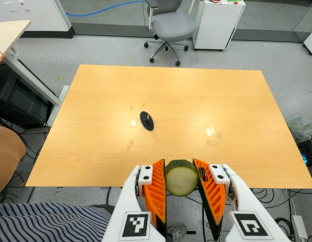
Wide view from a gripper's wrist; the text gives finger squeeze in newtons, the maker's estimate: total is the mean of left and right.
{"total": 11.4, "left": 10.4, "right": 12.4}